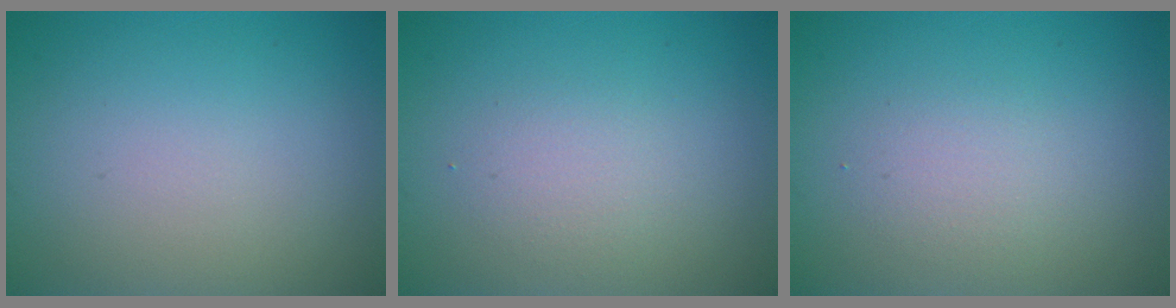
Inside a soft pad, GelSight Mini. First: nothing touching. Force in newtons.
{"total": 1.7, "press": 1.7, "slide": 0.1}
{"total": 1.8, "press": 1.8, "slide": 0.1}